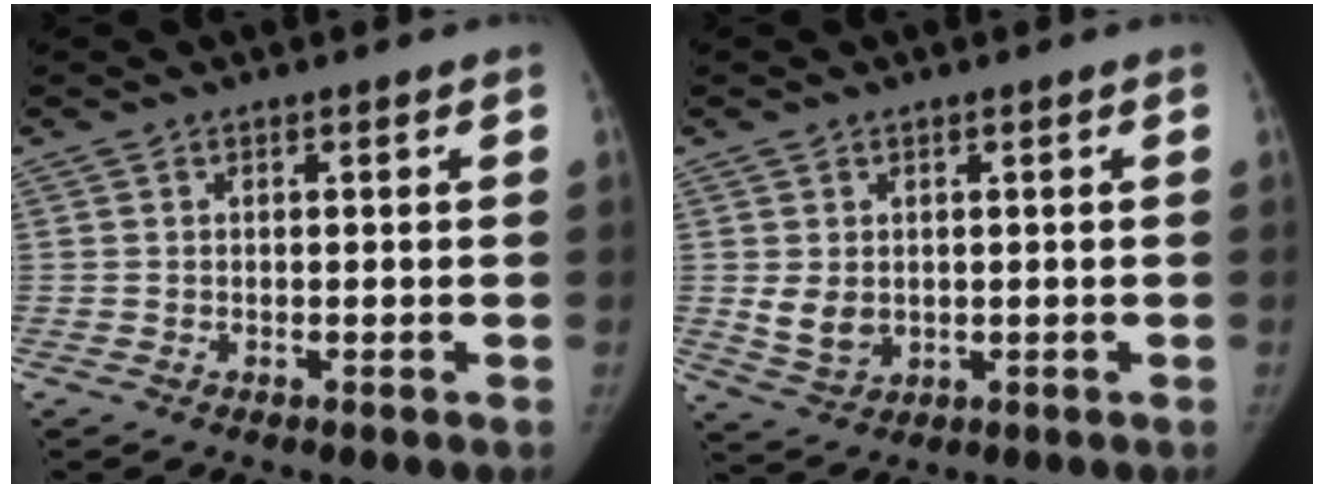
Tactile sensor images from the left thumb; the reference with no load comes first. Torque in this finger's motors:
{"motor_torque": [0.39, 0.42, 0.29, -0.36, 0.12]}